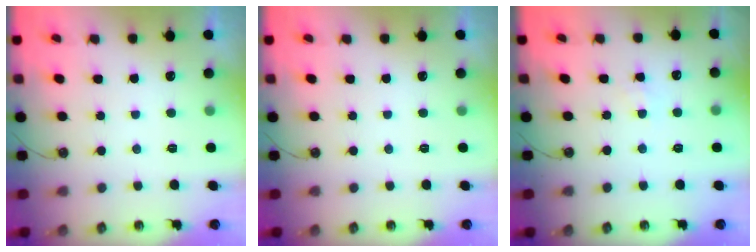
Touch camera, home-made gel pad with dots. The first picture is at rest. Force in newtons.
{"total": 0.0}
{"total": 4.7, "press": 4.6, "slide": 0.7}